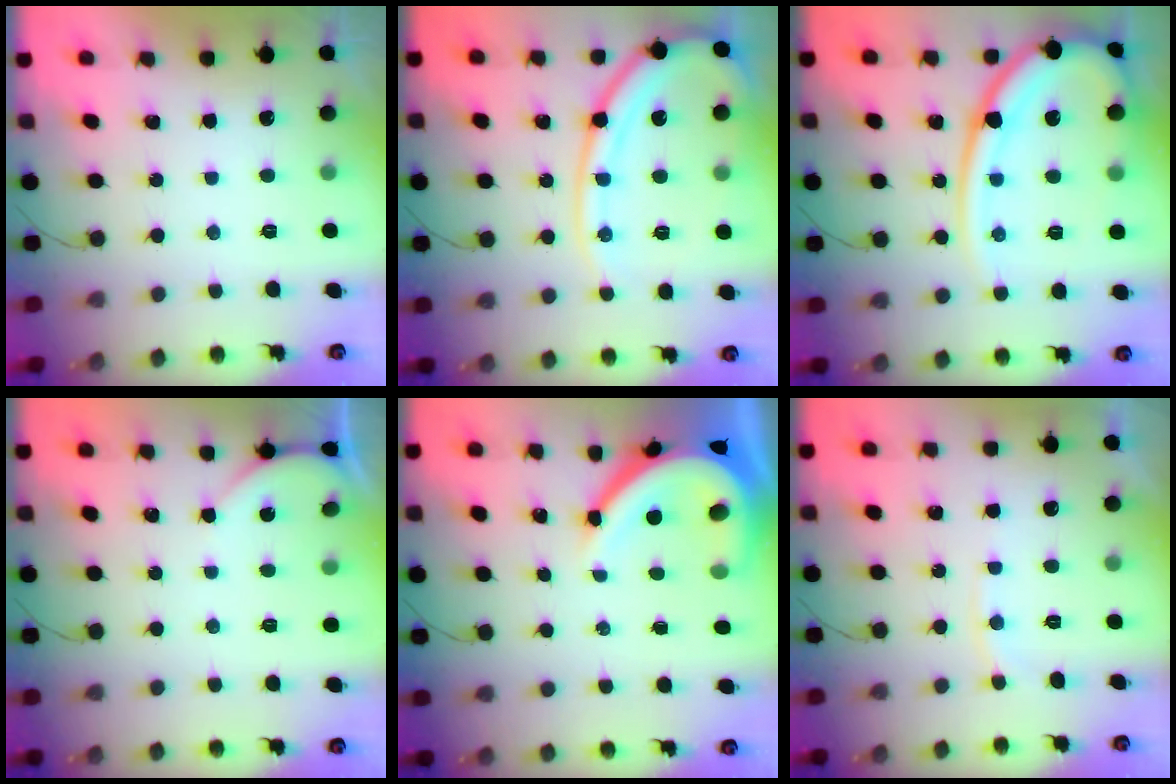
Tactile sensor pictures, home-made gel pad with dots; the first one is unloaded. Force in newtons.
{"total": 15.7, "press": 15.6, "slide": 1.6}
{"total": 17.8, "press": 17.7, "slide": 2.1}
{"total": 1.3, "press": 1.3, "slide": 0.3}
{"total": 13.6, "press": 13.5, "slide": 1.7}
{"total": 4.4, "press": 4.4, "slide": 0.5}